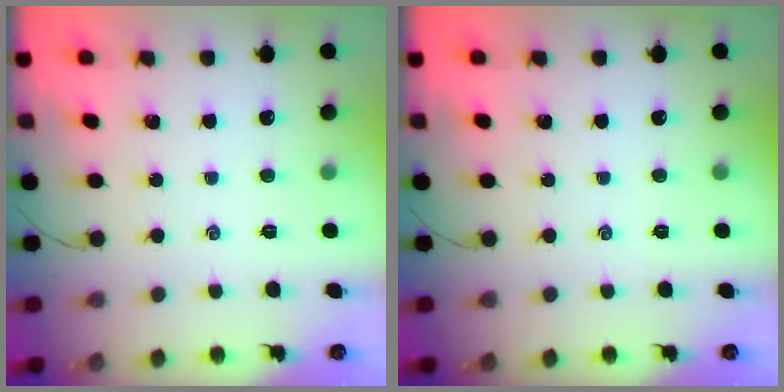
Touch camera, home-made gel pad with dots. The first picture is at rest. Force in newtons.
{"total": 0.0}